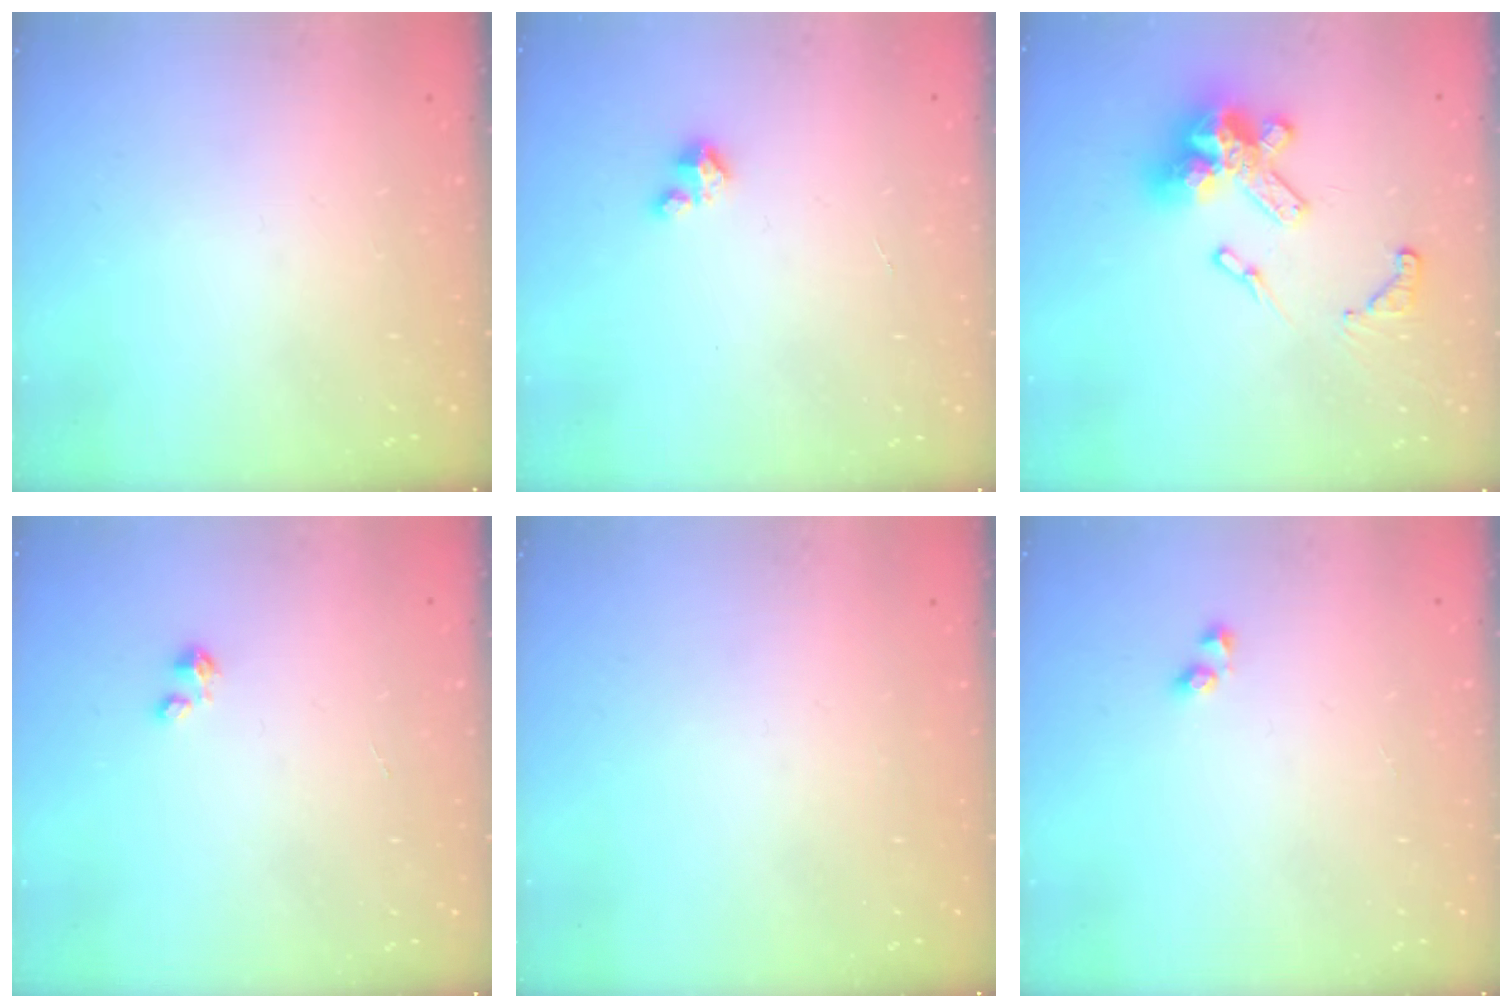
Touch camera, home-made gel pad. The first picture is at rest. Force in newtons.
{"total": 3.4, "press": 3.4, "slide": 0.3}
{"total": 16.6, "press": 16.5, "slide": 1.5}
{"total": 0.8, "press": 0.7, "slide": 0.3}
{"total": 0.0}
{"total": 2.0, "press": 1.7, "slide": 1.0}